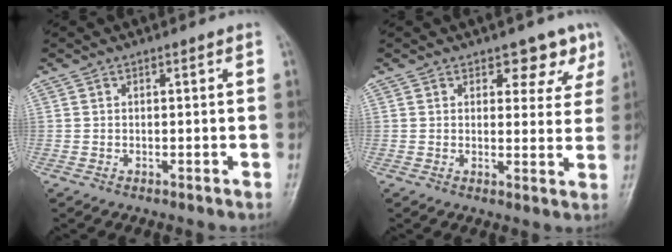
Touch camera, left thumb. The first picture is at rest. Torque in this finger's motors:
{"motor_torque": [-0.09, 0.06, -0.09, -0.09, 0.01]}